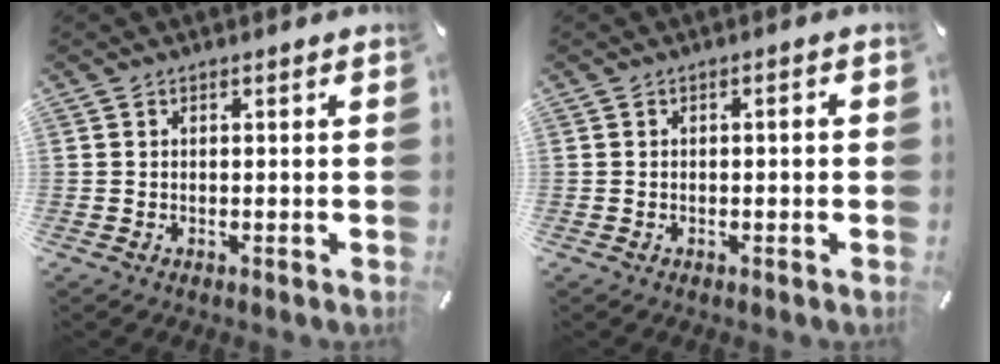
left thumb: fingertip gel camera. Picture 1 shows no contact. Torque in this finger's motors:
{"motor_torque": [-0.15, 0.02, -0.08, 0.00, 0.08]}